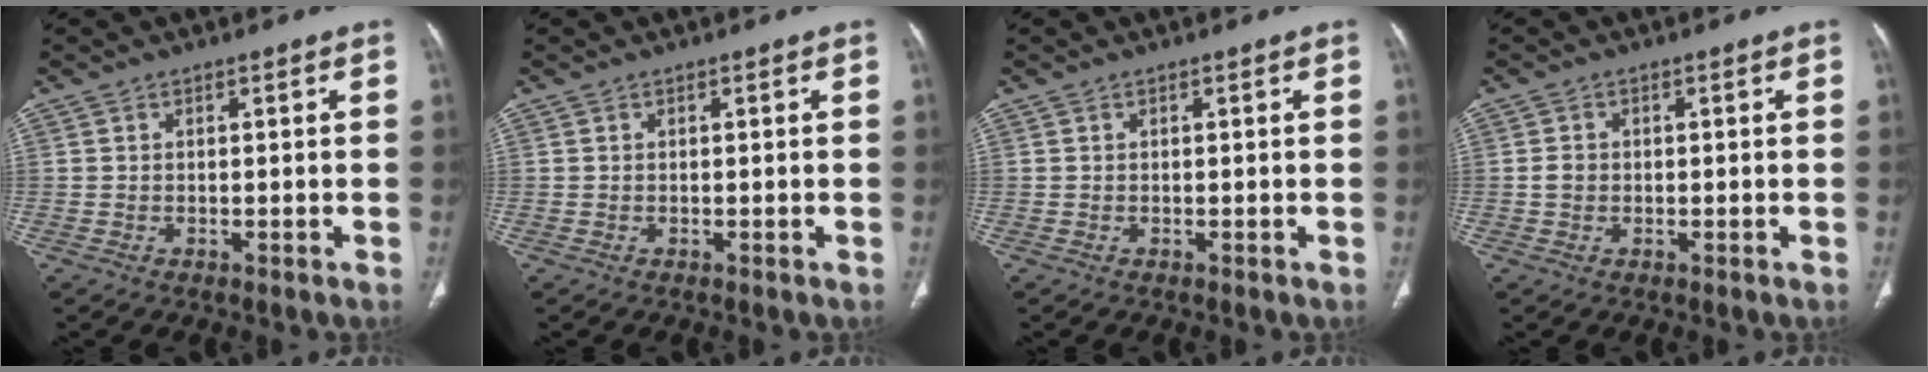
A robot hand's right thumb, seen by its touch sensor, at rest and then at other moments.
{"total": 0.0}
{"total": 0.0}
{"total": 1.7, "force": [-0.1, 1.5, 0.9], "torque": [-0.015, 0.005, -0.002]}